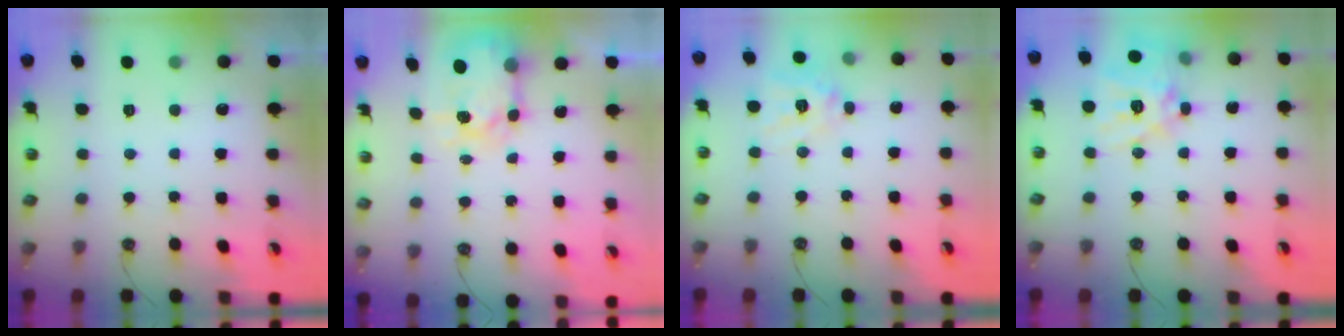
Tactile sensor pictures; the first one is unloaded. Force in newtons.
{"total": 6.8, "press": 6.7, "slide": 0.6}
{"total": 11.4, "press": 11.3, "slide": 1.5}
{"total": 17.9, "press": 17.7, "slide": 2.2}